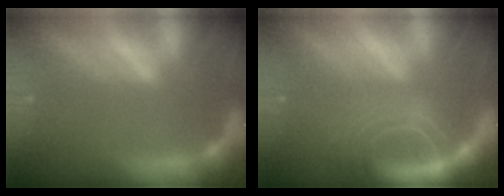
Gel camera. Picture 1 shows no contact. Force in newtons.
{"total": 9.5}